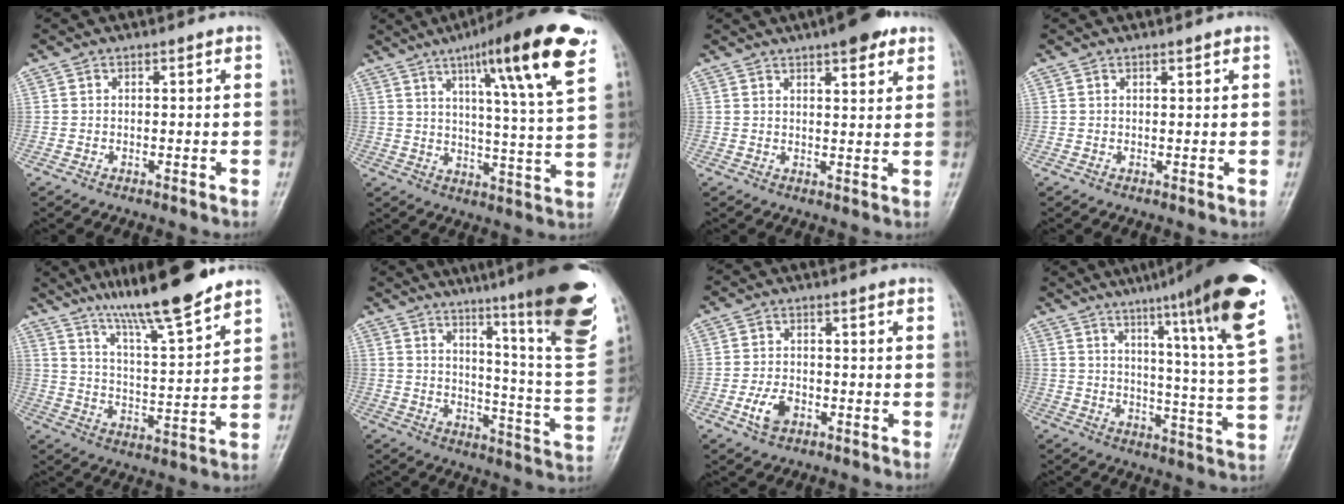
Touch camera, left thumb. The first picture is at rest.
{"total": 19.9, "force": [10.7, 2.1, 16.7], "torque": [-0.226, -0.039, 0.153]}
{"total": 7.4, "force": [4.8, 2.2, 5.1], "torque": [-0.056, -0.019, 0.064]}
{"total": 0.6, "force": [0.5, 0.0, 0.3], "torque": [-0.006, -0.005, 0.009]}
{"total": 14.8, "force": [11.6, 1.4, 9.1], "torque": [-0.142, -0.067, 0.199]}
{"total": 25.8, "force": [16.7, 1.9, 19.6], "torque": [-0.251, -0.098, 0.230]}
{"total": 4.5, "force": [-1.8, 2.9, 3.0], "torque": [-0.057, 0.009, -0.032]}
{"total": 21.4, "force": [12.2, 0.8, 17.6], "torque": [-0.234, -0.050, 0.165]}